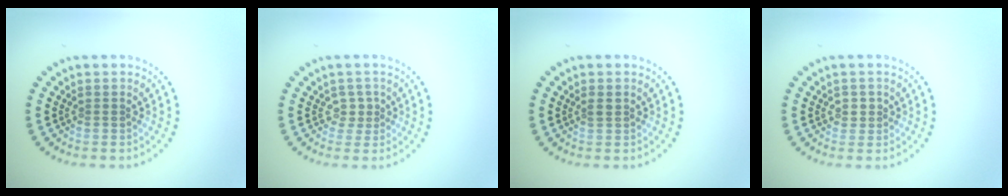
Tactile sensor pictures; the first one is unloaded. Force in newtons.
{"total": 1.4, "press": 1.0, "slide": 1.0}
{"total": 0.9, "press": 0.8, "slide": 0.3}
{"total": 1.1, "press": 1.0, "slide": 0.5}